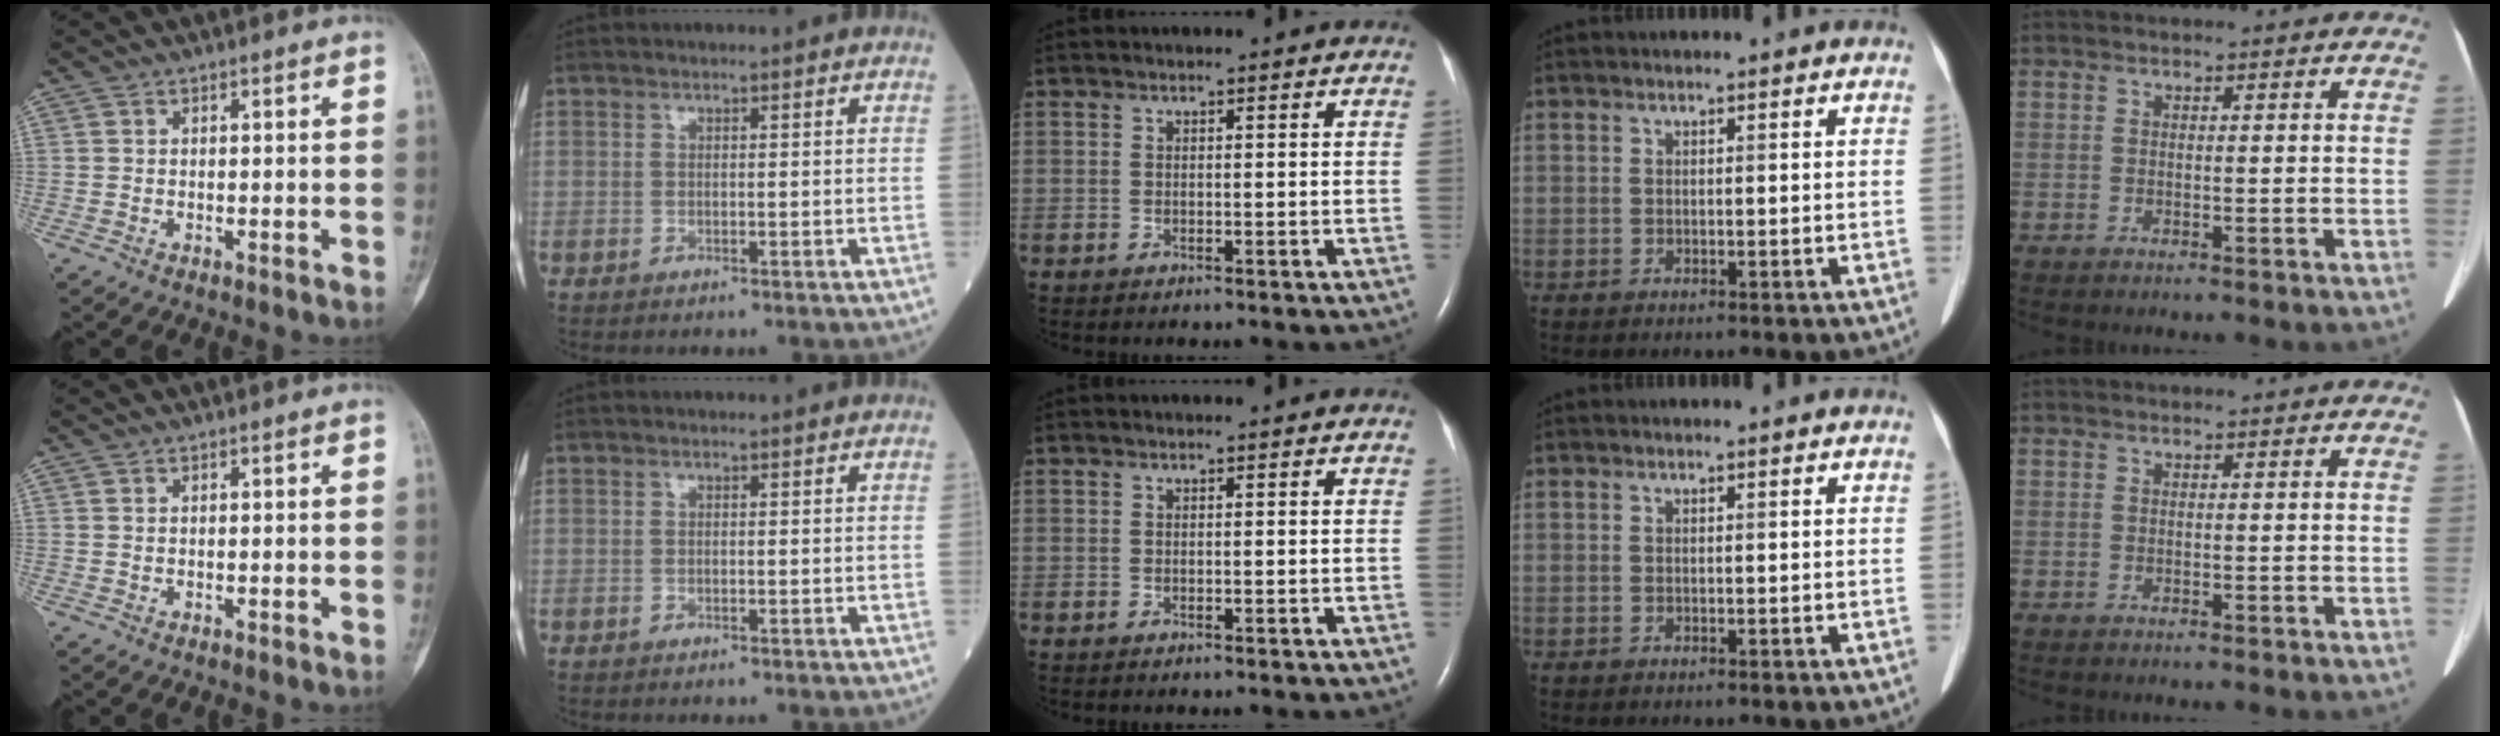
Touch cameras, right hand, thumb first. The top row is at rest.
{}